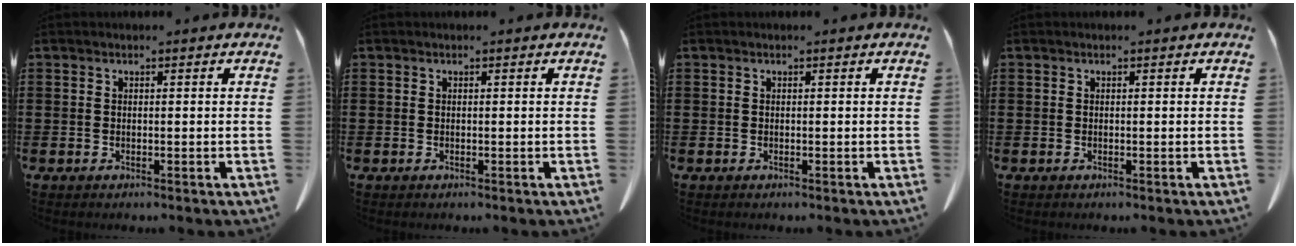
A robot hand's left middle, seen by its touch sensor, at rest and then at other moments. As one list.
[{"total": 0.0}, {"total": 0.0}, {"total": 0.0}]